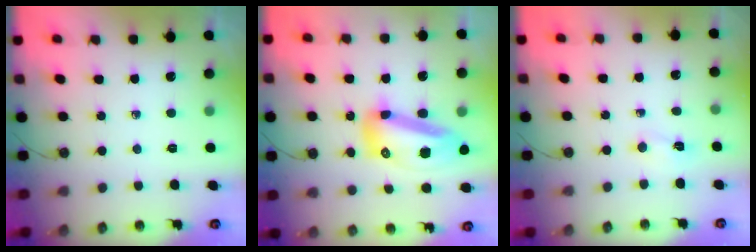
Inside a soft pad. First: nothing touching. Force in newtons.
{"total": 16.4, "press": 16.2, "slide": 2.1}
{"total": 2.2, "press": 2.1, "slide": 0.7}